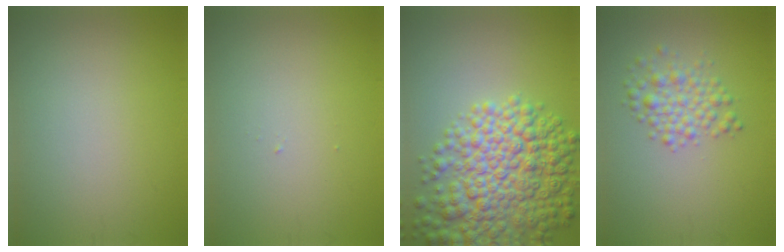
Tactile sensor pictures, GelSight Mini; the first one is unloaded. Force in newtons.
{"total": 0.0}
{"total": 9.8, "press": 9.8, "slide": 0.4}
{"total": 2.9, "press": 2.9, "slide": 0.1}